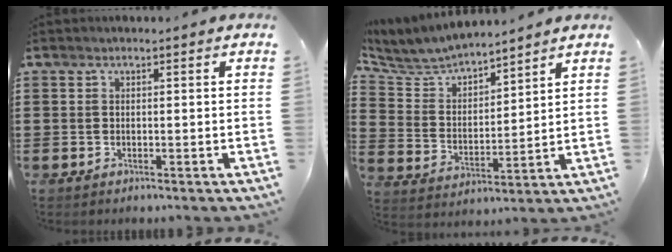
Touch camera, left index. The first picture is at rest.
{"total": 6.0, "force": [5.7, 1.3, 1.2], "torque": [-0.058, -0.034, 0.096]}